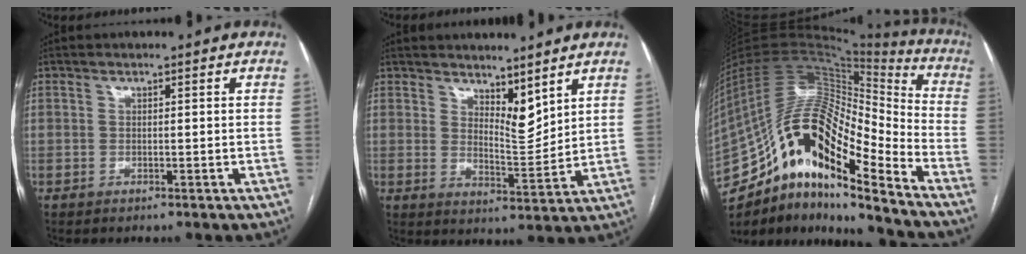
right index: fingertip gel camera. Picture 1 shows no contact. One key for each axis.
{"total": 6.0, "fx": 4.7, "fy": 1.9, "fz": 3.3, "tx": -0.055, "ty": -0.013, "tz": 0.088}
{"total": 24.7, "fx": -14.2, "fy": 6.7, "fz": 19.0, "tx": -0.356, "ty": 0.031, "tz": -0.241}